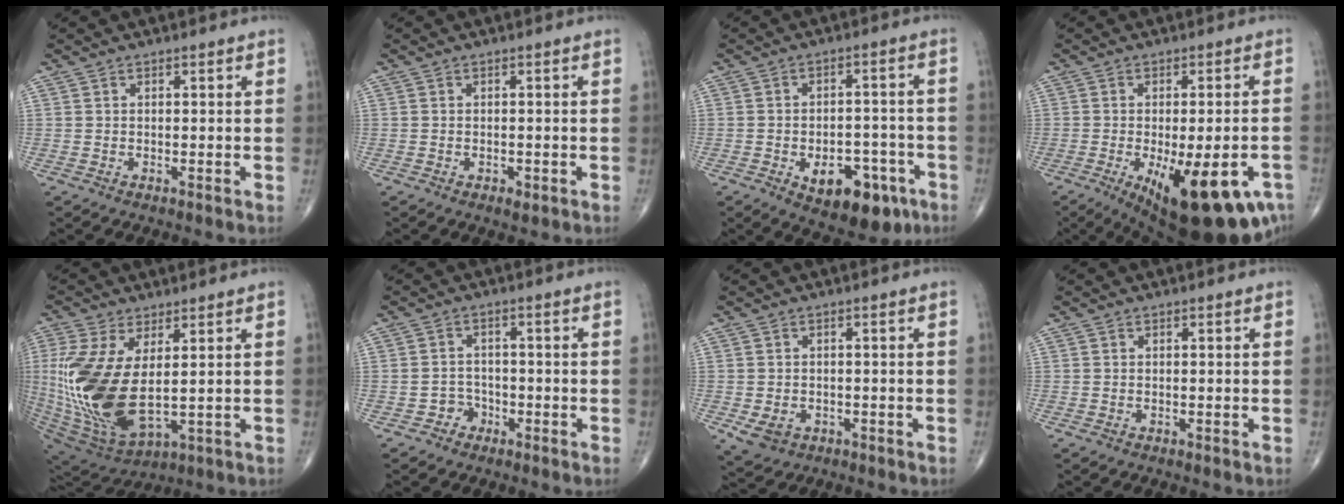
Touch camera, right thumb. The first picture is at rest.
{"total": 1.3, "force": [-0.6, 0.7, 1.0], "torque": [-0.014, 0.000, -0.005]}
{"total": 12.9, "force": [-5.8, 7.3, 8.9], "torque": [-0.095, 0.033, -0.069]}
{"total": 20.2, "force": [-8.9, 7.3, 16.7], "torque": [-0.186, -0.005, -0.108]}
{"total": 19.5, "force": [1.2, 9.5, 17.0], "torque": [-0.382, -0.026, 0.043]}
{"total": 3.0, "force": [-1.7, 2.5, 0.3], "torque": [0.013, 0.018, -0.035]}
{"total": 4.4, "force": [-1.5, 3.5, 2.1], "torque": [-0.035, 0.002, -0.014]}
{"total": 0.0}